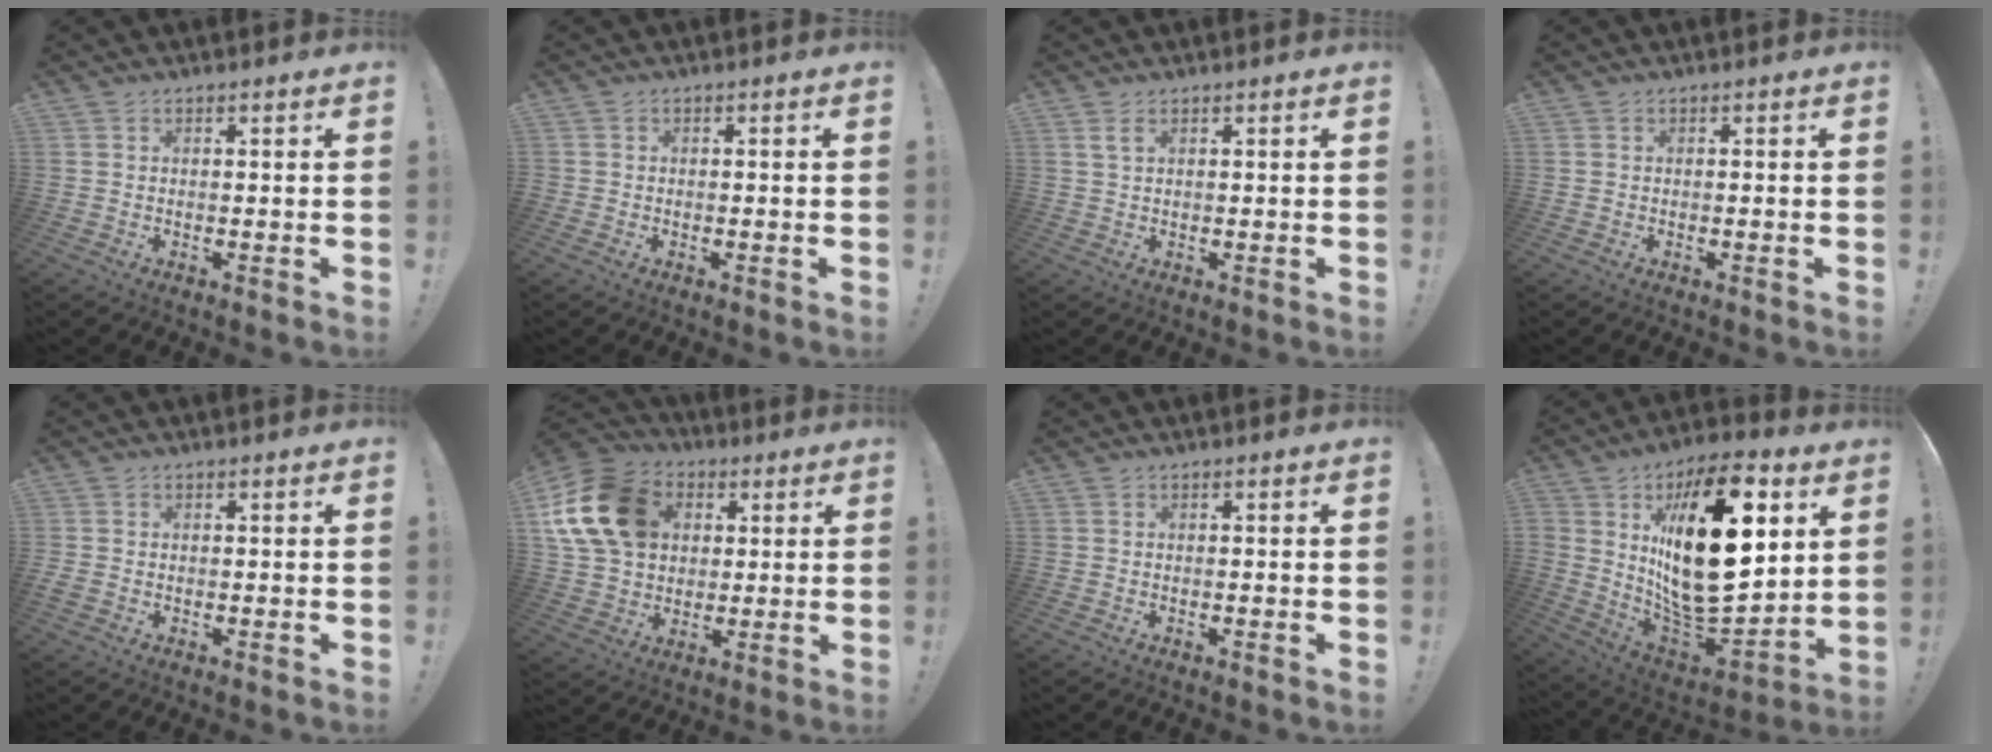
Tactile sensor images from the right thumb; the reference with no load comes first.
{"total": 1.1, "force": [-0.8, 0.6, 0.4], "torque": [-0.010, 0.004, -0.013]}
{"total": 2.3, "force": [1.1, 0.8, 1.9], "torque": [-0.032, -0.002, 0.018]}
{"total": 0.6, "force": [-0.5, 0.0, 0.4], "torque": [-0.010, 0.002, -0.009]}
{"total": 1.1, "force": [0.0, 1.0, 0.5], "torque": [-0.008, 0.003, 0.000]}
{"total": 19.1, "force": [5.2, 14.7, 11.0], "torque": [-0.193, -0.003, 0.102]}
{"total": 0.6, "force": [-0.5, -0.2, 0.3], "torque": [-0.008, 0.001, -0.008]}
{"total": 28.6, "force": [7.9, 14.7, 23.2], "torque": [-0.402, -0.044, 0.140]}